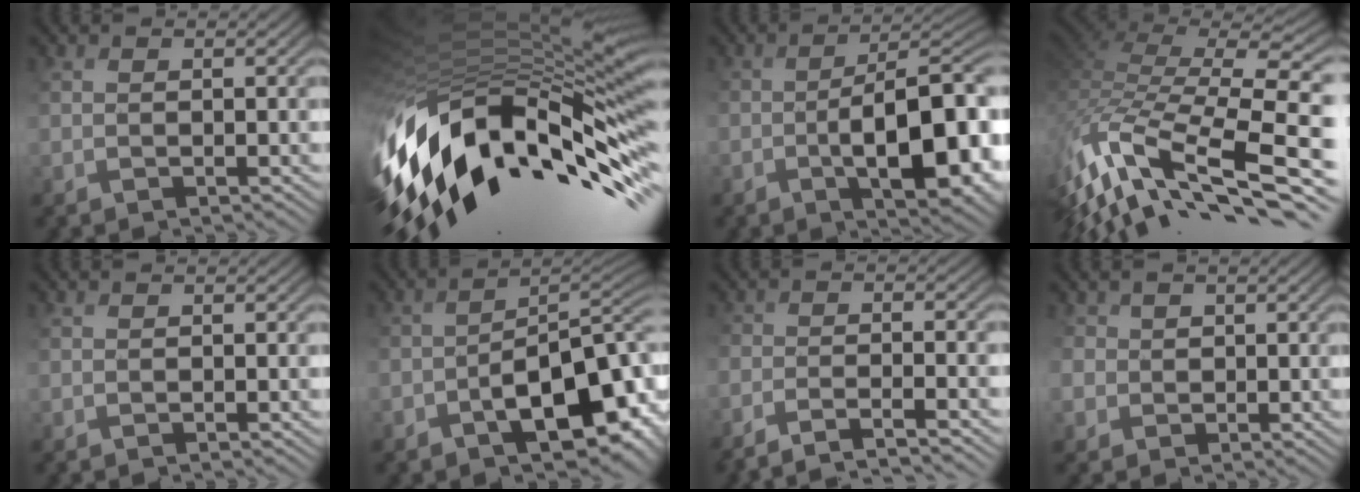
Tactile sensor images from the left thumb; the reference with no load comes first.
{"total": 17.0, "force": [-6.0, 7.4, 14.0], "torque": [-0.299, -0.016, -0.098]}
{"total": 13.2, "force": [-4.1, 5.4, 11.4], "torque": [-0.158, -0.010, -0.045]}
{"total": 13.0, "force": [-3.9, 5.0, 11.4], "torque": [-0.285, 0.010, -0.066]}
{"total": 0.0}
{"total": 10.8, "force": [-5.3, 5.3, 7.8], "torque": [-0.101, -0.012, -0.076]}
{"total": 5.8, "force": [-5.3, 0.3, 2.3], "torque": [-0.031, 0.013, -0.086]}
{"total": 2.3, "force": [0.4, 1.6, -1.7], "torque": [0.021, 0.000, 0.017]}